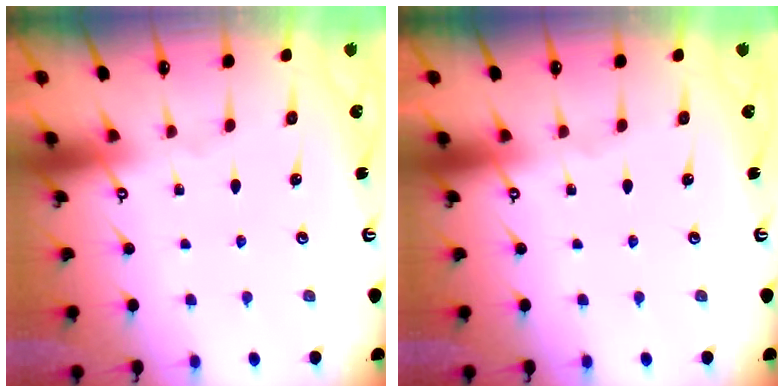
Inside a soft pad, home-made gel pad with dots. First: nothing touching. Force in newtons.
{"total": 0.0}